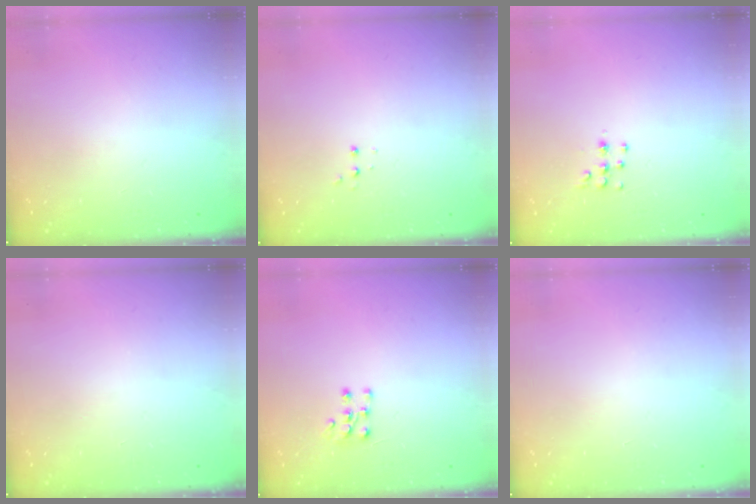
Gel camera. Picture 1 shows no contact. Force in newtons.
{"total": 2.8, "press": 2.7, "slide": 0.5}
{"total": 7.6, "press": 7.5, "slide": 1.2}
{"total": 0.0}
{"total": 5.6, "press": 5.5, "slide": 0.6}
{"total": 0.0}